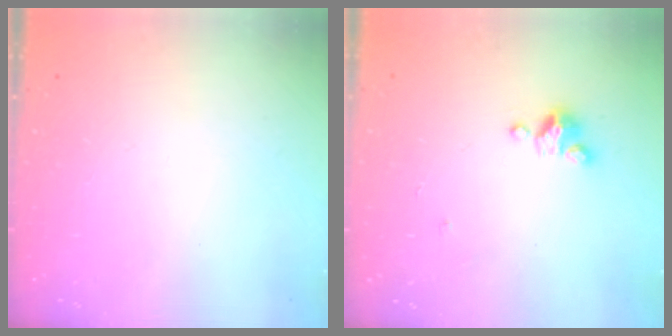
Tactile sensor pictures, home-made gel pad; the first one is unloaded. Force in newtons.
{"total": 2.9, "press": 2.9, "slide": 0.3}